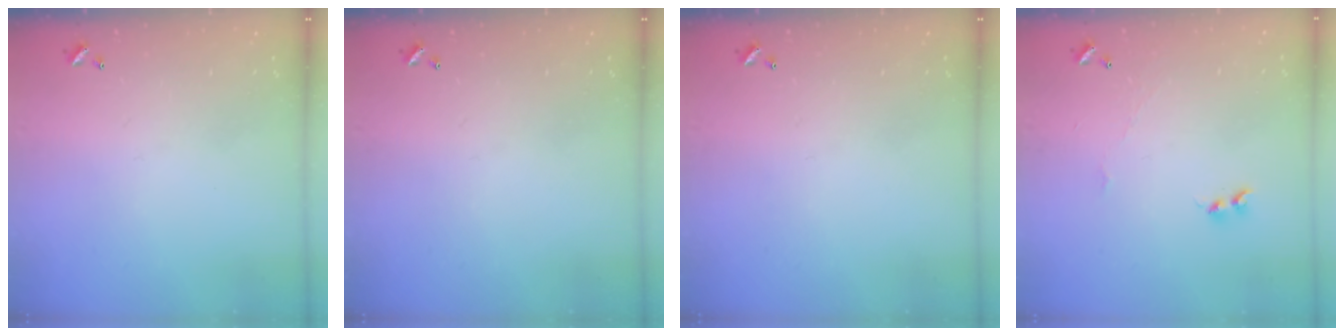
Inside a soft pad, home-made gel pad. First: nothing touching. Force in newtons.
{"total": 0.0}
{"total": 0.0}
{"total": 3.6, "press": 3.6, "slide": 0.5}